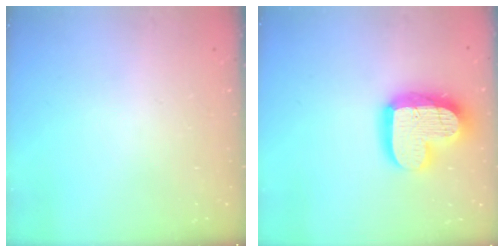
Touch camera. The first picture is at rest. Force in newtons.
{"total": 18.6, "press": 18.6, "slide": 1.4}